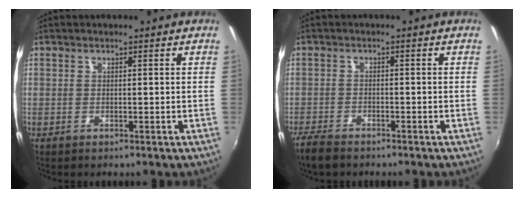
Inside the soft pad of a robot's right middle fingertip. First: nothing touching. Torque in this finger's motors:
{"motor_torque": [0.73, -0.65, 0.02, 0.05]}